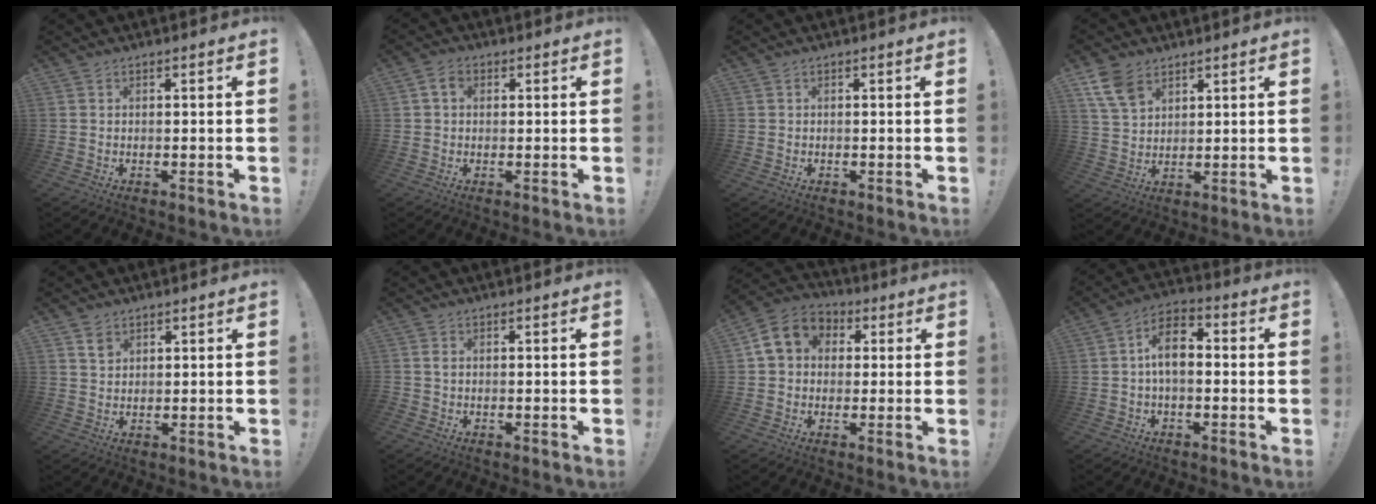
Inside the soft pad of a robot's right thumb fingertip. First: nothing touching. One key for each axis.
{"total": 3.9, "fx": 1.1, "fy": 2.9, "fz": 2.3, "tx": -0.038, "ty": 0.005, "tz": 0.022}
{"total": 1.8, "fx": 0.5, "fy": 1.7, "fz": 0.1, "tx": 0.012, "ty": -0.009, "tz": 0.007}
{"total": 8.7, "fx": 5.4, "fy": 5.3, "fz": 4.3, "tx": -0.078, "ty": -0.019, "tz": 0.109}
{"total": 2.8, "fx": 1.9, "fy": 2.0, "fz": 0.8, "tx": 0.000, "ty": -0.011, "tz": 0.032}
{"total": 1.1, "fx": -0.2, "fy": 0.9, "fz": 0.7, "tx": -0.012, "ty": 0.006, "tz": -0.004}
{"total": 11.0, "fx": 2.7, "fy": 9.1, "fz": 5.5, "tx": -0.080, "ty": 0.010, "tz": 0.059}
{"total": 9.0, "fx": 0.4, "fy": 5.1, "fz": 7.4, "tx": -0.124, "ty": 0.008, "tz": 0.012}